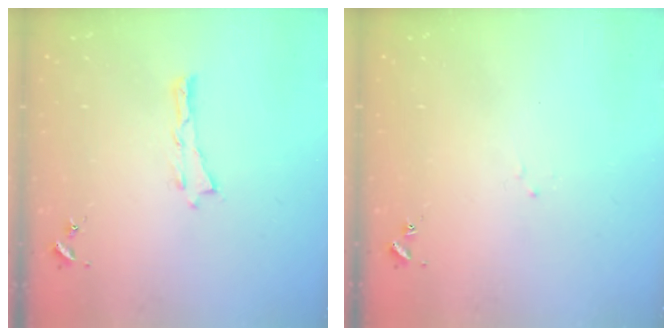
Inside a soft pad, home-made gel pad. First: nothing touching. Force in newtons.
{"total": 1.1, "press": 1.0, "slide": 0.2}